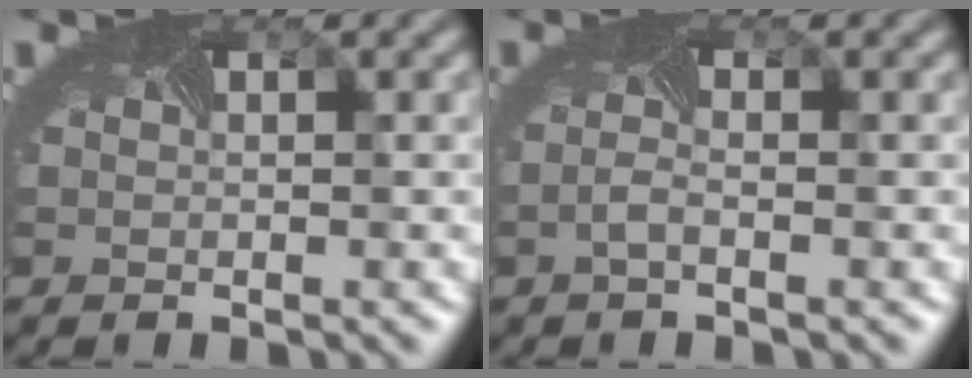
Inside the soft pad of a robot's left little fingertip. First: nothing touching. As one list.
[{"total": 0.9, "force": [-0.7, -0.1, 0.5], "torque": [-0.018, -0.003, -0.018]}]